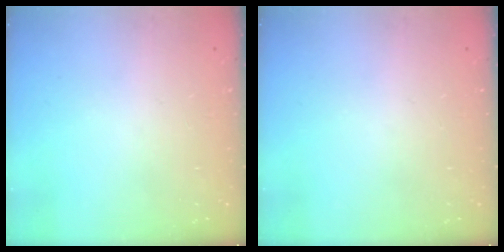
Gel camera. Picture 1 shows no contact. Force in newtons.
{"total": 0.0}